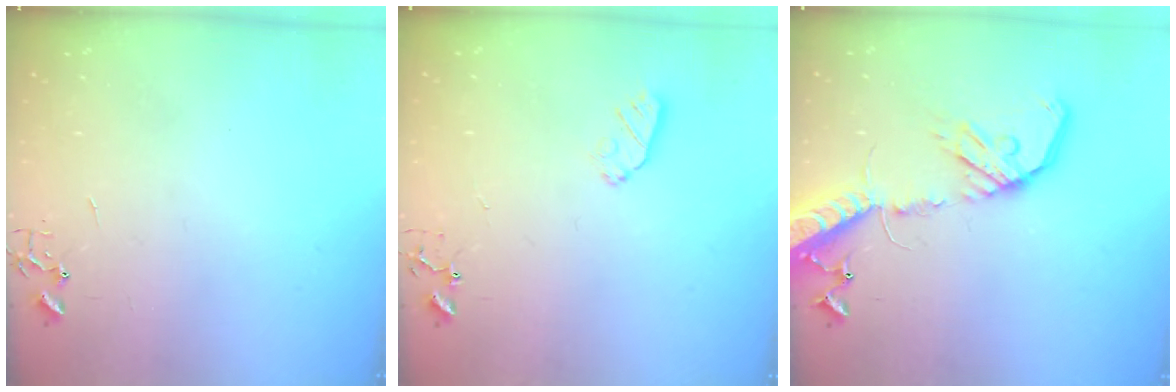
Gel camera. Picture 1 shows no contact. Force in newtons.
{"total": 5.5, "press": 5.4, "slide": 1.1}
{"total": 17.9, "press": 17.6, "slide": 3.7}